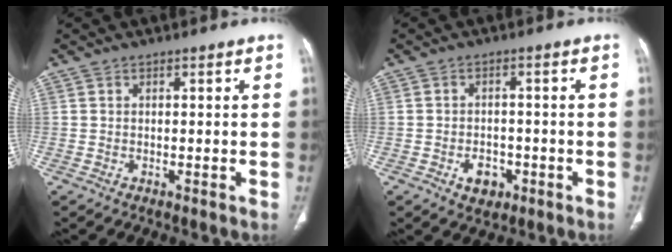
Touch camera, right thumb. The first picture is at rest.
{"total": 4.4, "force": [-1.8, 3.2, 2.4], "torque": [-0.023, 0.011, -0.023]}